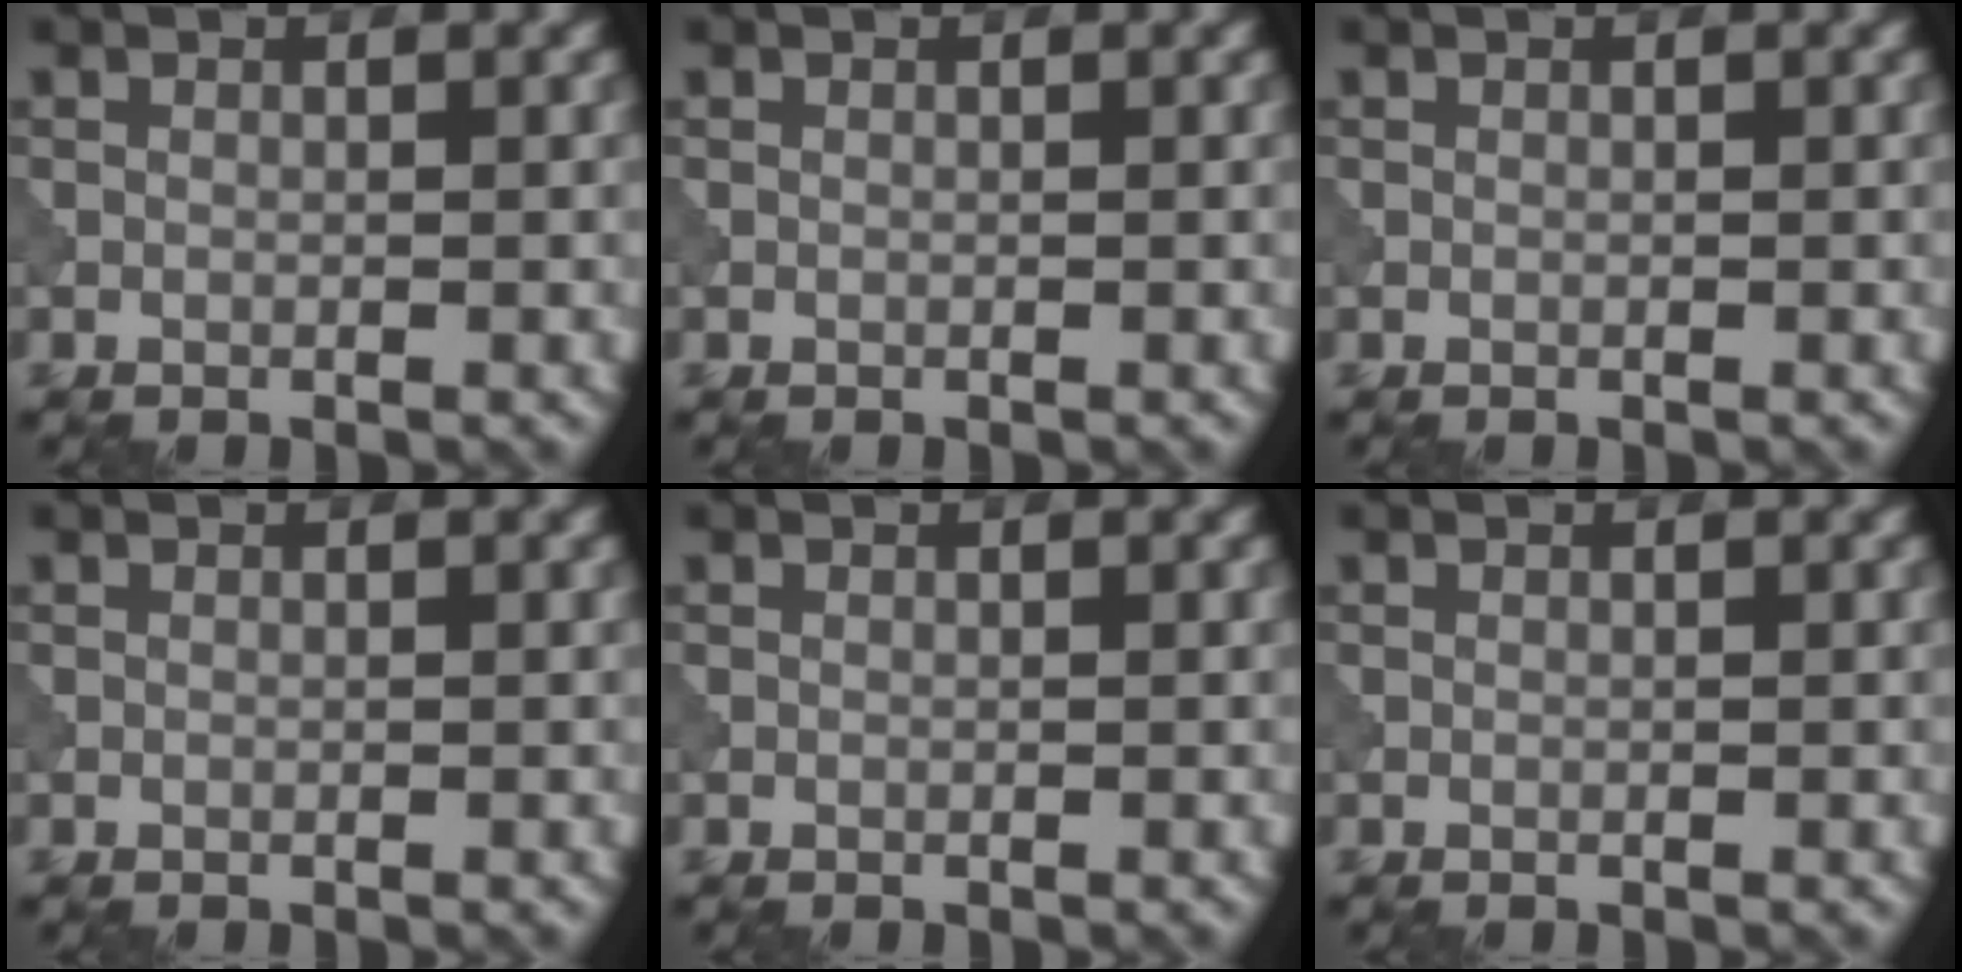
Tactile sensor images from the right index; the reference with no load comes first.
{"total": 0.0}
{"total": 0.0}
{"total": 0.0}
{"total": 0.0}
{"total": 0.0}